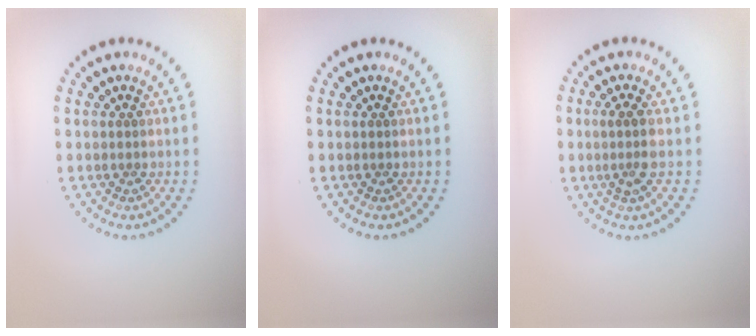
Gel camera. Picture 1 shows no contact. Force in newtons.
{"total": 0.0}
{"total": 2.1, "press": 1.6, "slide": 1.3}